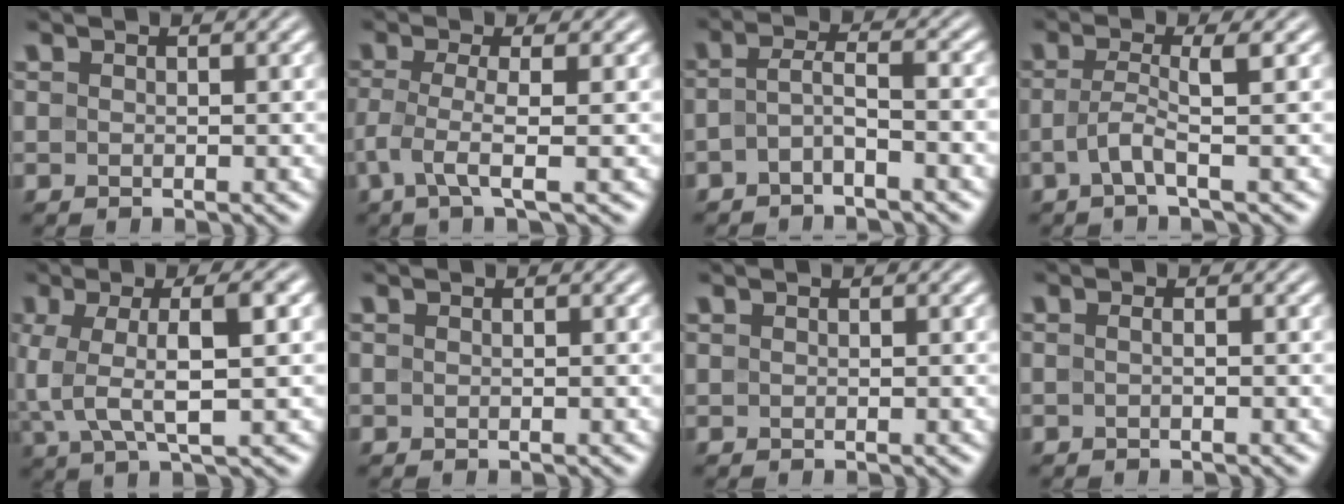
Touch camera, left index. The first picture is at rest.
{"total": 3.1, "force": [-1.0, 0.3, 2.9], "torque": [-0.064, -0.003, -0.022]}
{"total": 2.3, "force": [-1.2, 0.5, 1.9], "torque": [-0.042, 0.007, -0.030]}
{"total": 2.7, "force": [-0.4, 0.3, 2.6], "torque": [-0.056, 0.001, -0.012]}
{"total": 6.8, "force": [0.6, 1.8, 6.5], "torque": [-0.125, 0.009, 0.006]}
{"total": 0.0}
{"total": 0.0}
{"total": 0.6, "force": [-0.3, 0.0, 0.5], "torque": [-0.013, 0.000, -0.006]}